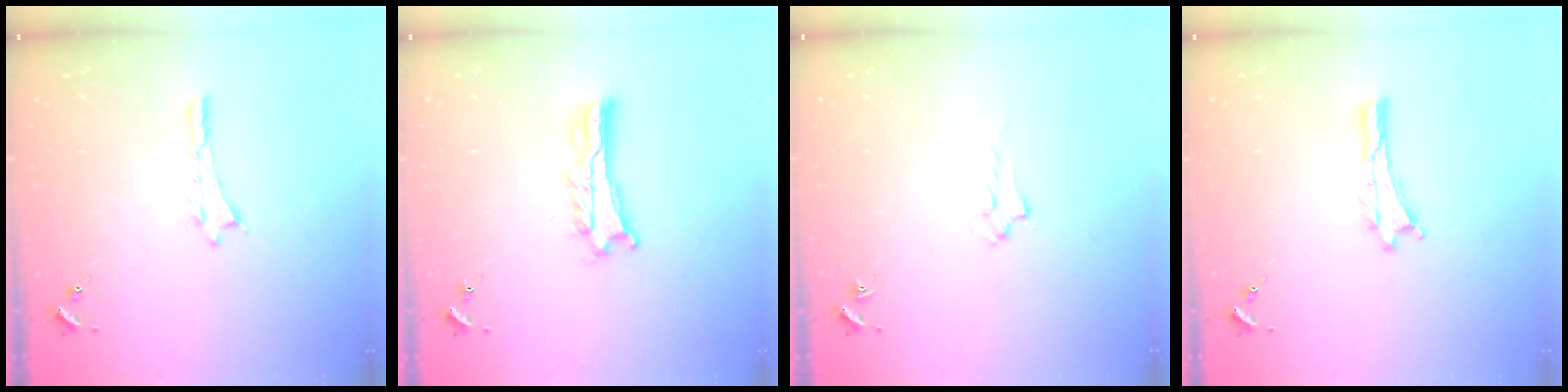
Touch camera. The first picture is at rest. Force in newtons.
{"total": 3.1, "press": 3.1, "slide": 0.4}
{"total": 1.4, "press": 1.4, "slide": 0.2}
{"total": 0.0}